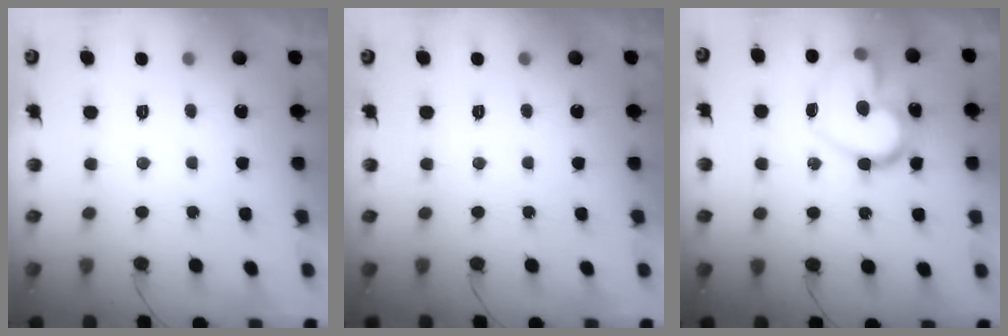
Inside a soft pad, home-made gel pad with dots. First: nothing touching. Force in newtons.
{"total": 0.0}
{"total": 19.4, "press": 19.3, "slide": 2.0}